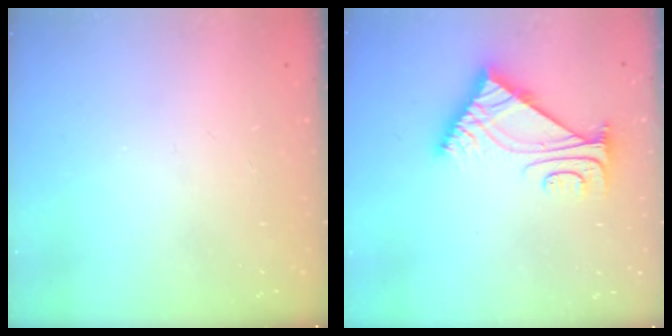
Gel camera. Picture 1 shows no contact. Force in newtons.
{"total": 8.9, "press": 8.8, "slide": 1.1}